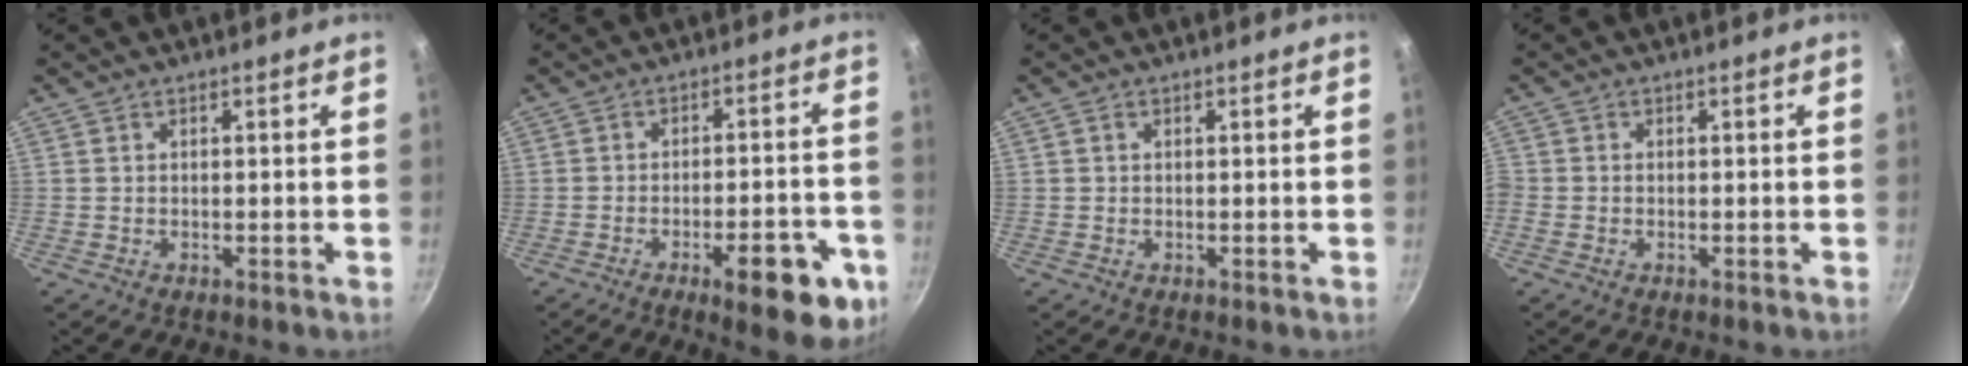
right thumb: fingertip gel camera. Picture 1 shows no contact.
{"total": 13.4, "force": [-5.9, 4.7, 11.0], "torque": [-0.111, 0.025, -0.072]}
{"total": 0.6, "force": [0.1, 0.5, 0.2], "torque": [-0.002, 0.004, 0.002]}
{"total": 1.3, "force": [-0.6, 1.0, 0.5], "torque": [-0.015, 0.004, -0.015]}